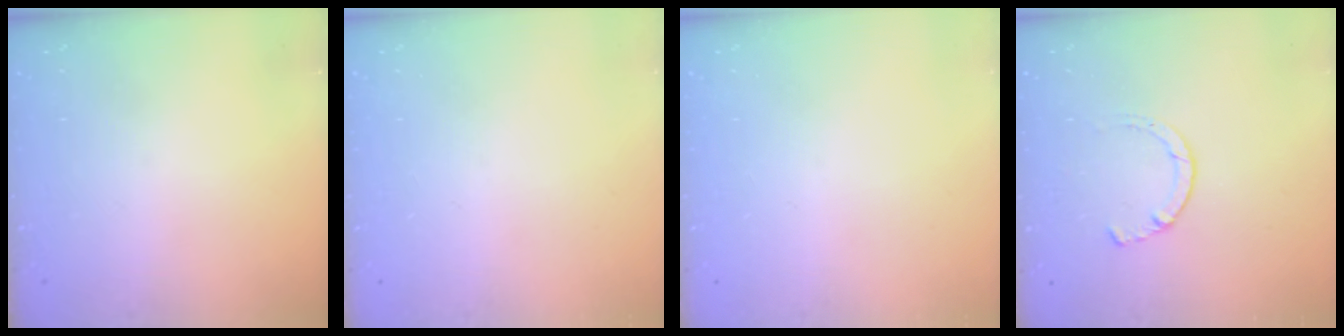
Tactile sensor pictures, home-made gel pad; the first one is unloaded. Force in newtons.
{"total": 0.0}
{"total": 0.0}
{"total": 1.5, "press": 1.5, "slide": 0.3}